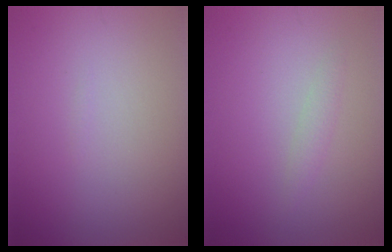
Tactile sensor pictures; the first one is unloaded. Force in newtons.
{"total": 1.0, "press": 1.0, "slide": 0.1}